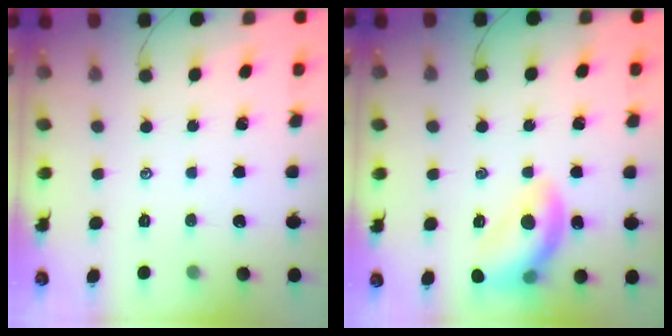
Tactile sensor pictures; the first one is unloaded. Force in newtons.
{"total": 13.6, "press": 13.5, "slide": 1.8}